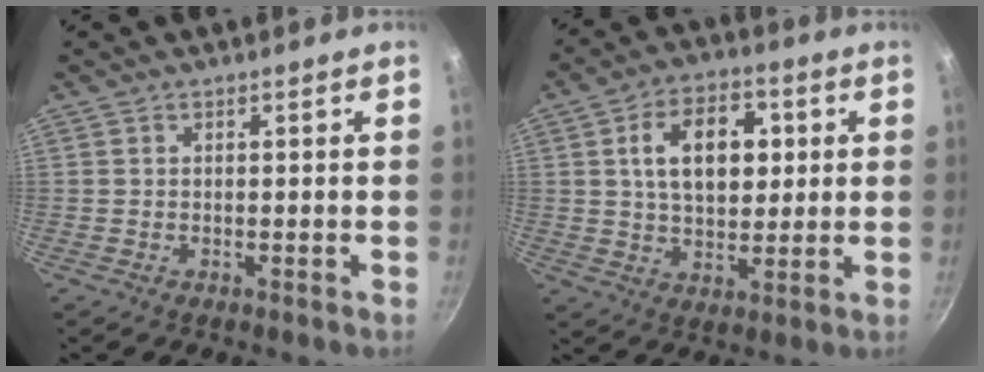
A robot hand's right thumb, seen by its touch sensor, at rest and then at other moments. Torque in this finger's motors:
{"motor_torque": [-0.79, 2.23, 1.47, 0.01, 0.10]}